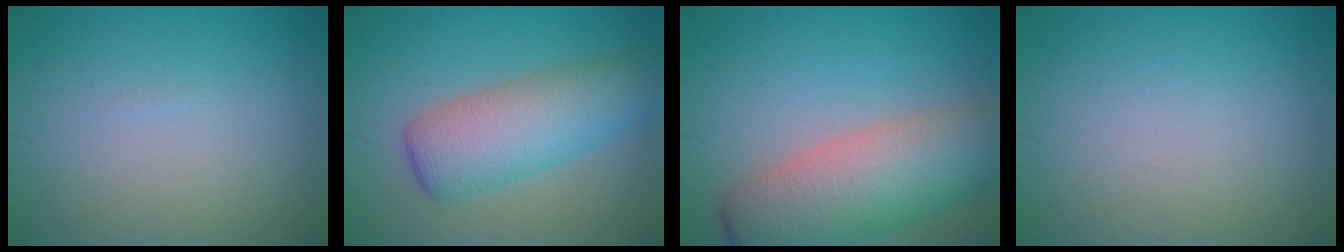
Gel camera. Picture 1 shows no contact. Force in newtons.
{"total": 6.6, "press": 6.6, "slide": 0.1}
{"total": 9.1, "press": 9.1, "slide": 0.4}
{"total": 0.0}